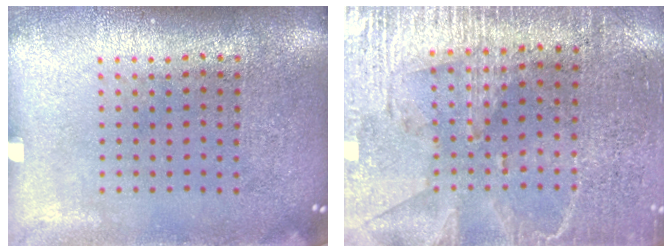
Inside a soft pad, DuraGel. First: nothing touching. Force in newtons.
{"total": 3.0, "press": 2.8, "slide": 1.2}